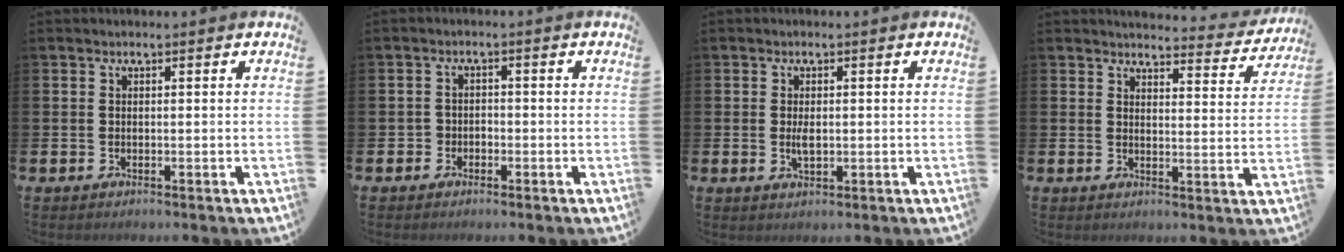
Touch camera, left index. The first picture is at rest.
{"total": 1.8, "force": [-1.2, 1.3, 0.1], "torque": [-0.005, 0.003, -0.027]}
{"total": 2.0, "force": [0.0, 0.9, 1.8], "torque": [-0.034, 0.001, -0.001]}
{"total": 3.5, "force": [3.4, 0.5, 0.4], "torque": [-0.006, -0.032, 0.054]}